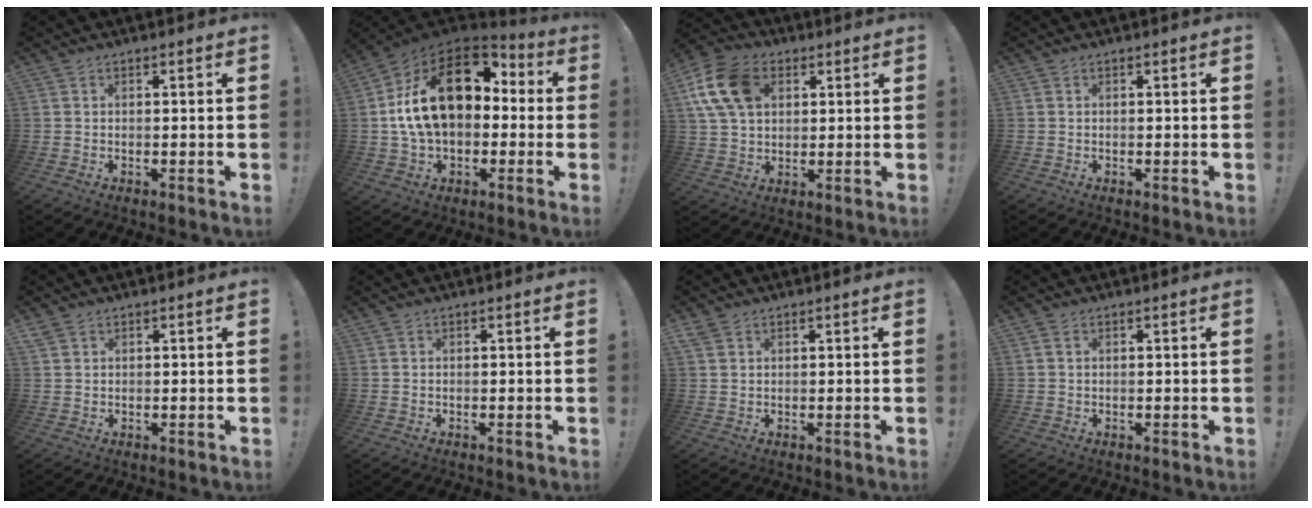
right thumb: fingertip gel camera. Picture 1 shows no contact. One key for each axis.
{"total": 22.8, "fx": 4.5, "fy": 14.5, "fz": 17.0, "tx": -0.272, "ty": -0.001, "tz": 0.083}
{"total": 14.8, "fx": 5.1, "fy": 10.7, "fz": 8.8, "tx": -0.161, "ty": -0.006, "tz": 0.104}
{"total": 0.0}
{"total": 2.0, "fx": 1.4, "fy": 1.3, "fz": 0.5, "tx": -0.005, "ty": -0.006, "tz": 0.025}
{"total": 0.0}
{"total": 2.3, "fx": 1.6, "fy": 1.4, "fz": 0.9, "tx": -0.013, "ty": -0.006, "tz": 0.030}
{"total": 1.3, "fx": 0.7, "fy": 0.7, "fz": 0.8, "tx": -0.015, "ty": 0.001, "tz": 0.014}